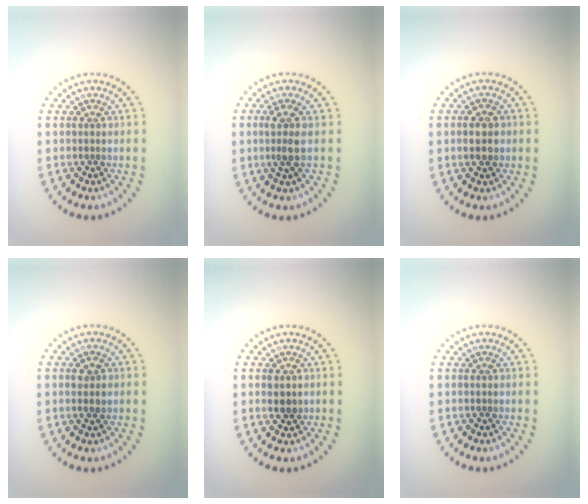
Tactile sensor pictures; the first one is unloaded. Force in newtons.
{"total": 2.2, "press": 1.9, "slide": 1.1}
{"total": 2.8, "press": 2.8, "slide": 0.2}
{"total": 1.5, "press": 1.5, "slide": 0.2}
{"total": 1.4, "press": 1.4, "slide": 0.3}
{"total": 0.0}